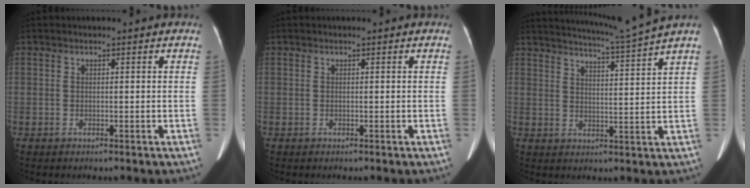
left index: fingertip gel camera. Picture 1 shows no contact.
{"total": 0.0}
{"total": 9.0, "force": [8.1, -3.0, 2.5], "torque": [-0.052, -0.034, 0.124]}